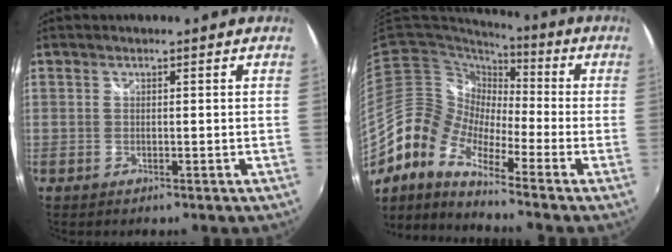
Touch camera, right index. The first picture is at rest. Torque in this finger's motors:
{"motor_torque": [-0.10, -0.06, -0.33, -0.21]}